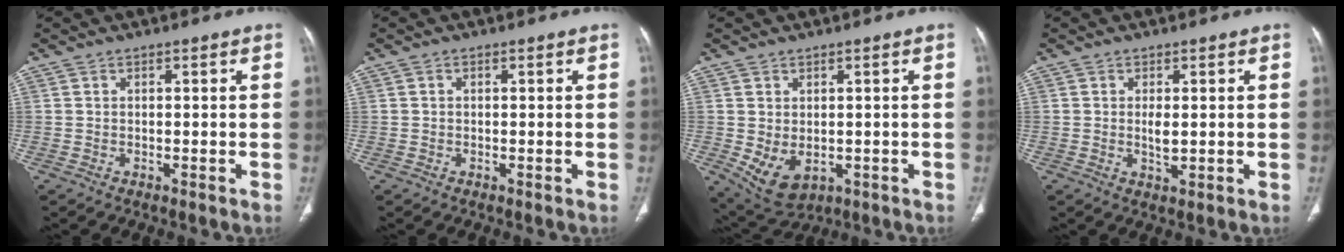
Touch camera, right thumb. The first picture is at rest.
{"total": 0.0}
{"total": 7.1, "force": [-1.1, 4.8, 5.0], "torque": [-0.081, -0.008, 0.006]}
{"total": 2.6, "force": [0.2, 1.0, 2.4], "torque": [-0.048, -0.007, 0.006]}